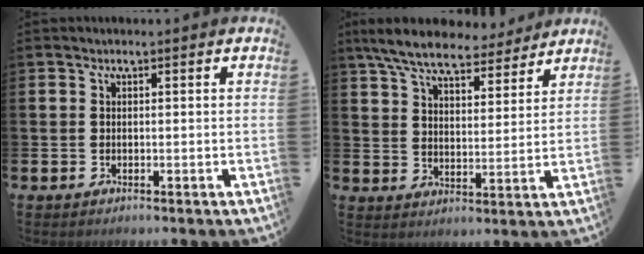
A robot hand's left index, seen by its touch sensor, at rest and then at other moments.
{"total": 8.1, "force": [7.3, 1.9, 2.8], "torque": [-0.082, -0.034, 0.131]}